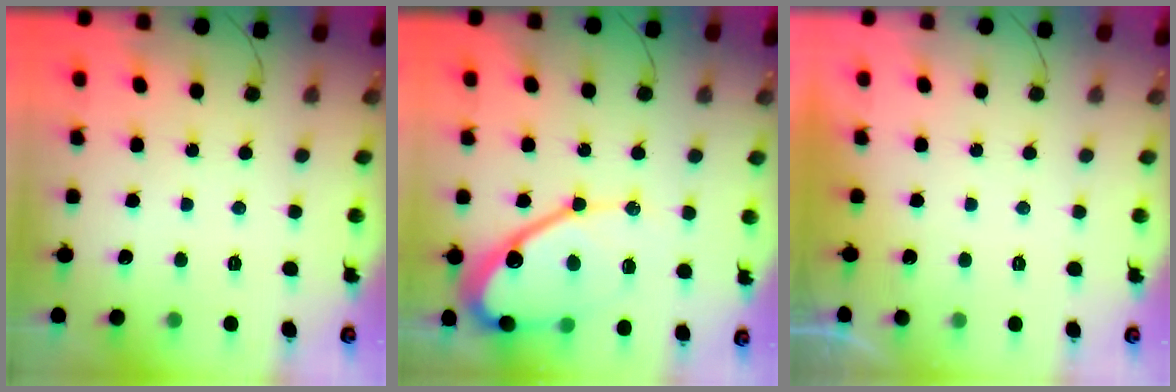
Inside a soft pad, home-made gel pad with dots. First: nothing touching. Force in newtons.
{"total": 15.8, "press": 15.8, "slide": 1.2}
{"total": 0.8, "press": 0.8, "slide": 0.1}